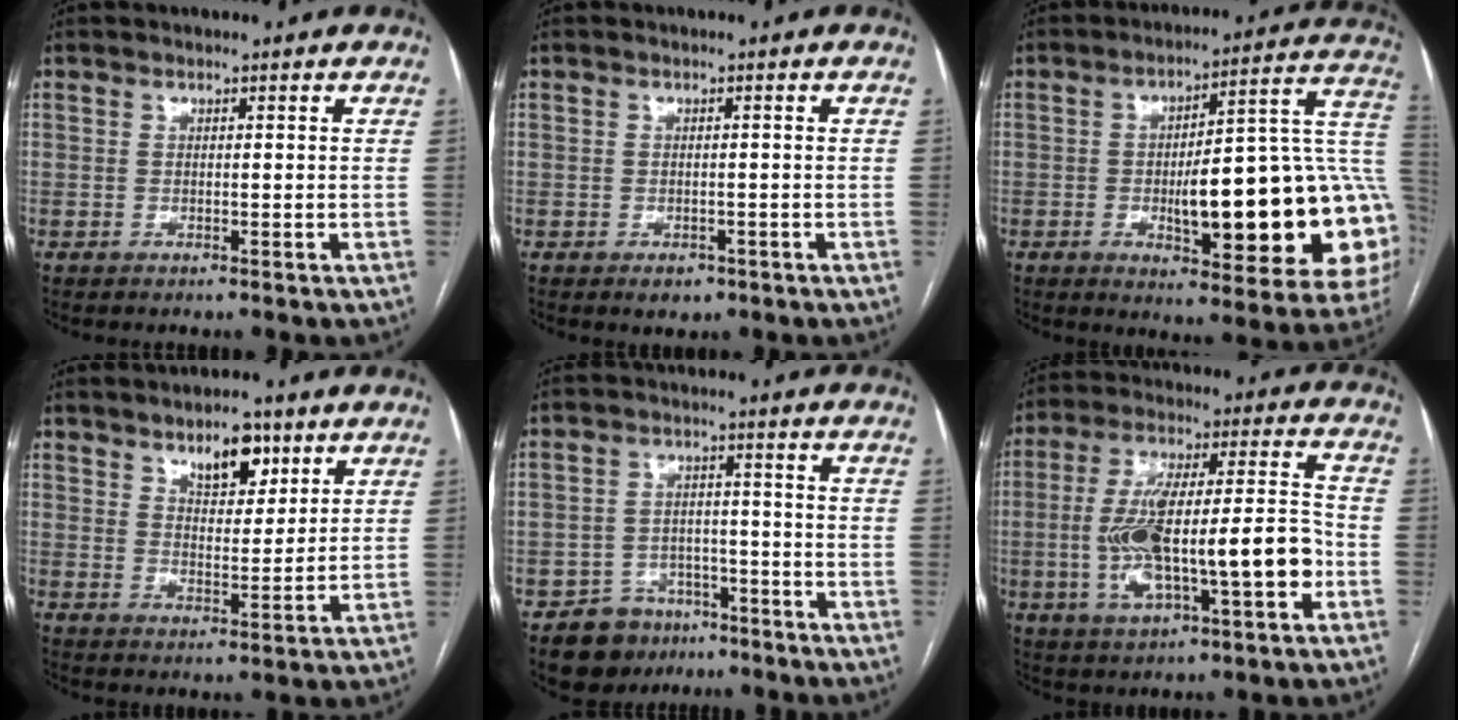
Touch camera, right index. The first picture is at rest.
{"total": 2.1, "force": [-1.2, 1.4, 0.9], "torque": [-0.009, 0.002, -0.008]}
{"total": 25.6, "force": [-3.3, 5.7, 24.8], "torque": [-0.242, 0.022, -0.038]}
{"total": 7.0, "force": [4.3, 3.0, 4.5], "torque": [-0.072, 0.001, 0.070]}
{"total": 7.6, "force": [-5.1, 5.4, 1.2], "torque": [-0.014, 0.013, -0.074]}
{"total": 18.5, "force": [-3.8, 4.0, 17.6], "torque": [-0.322, 0.023, -0.054]}